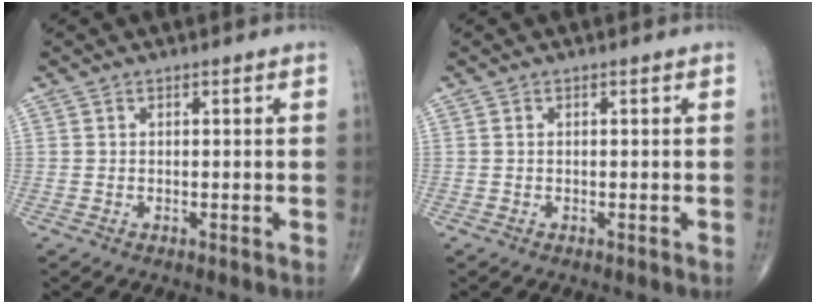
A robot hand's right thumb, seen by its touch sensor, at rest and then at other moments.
{"total": 0.0}